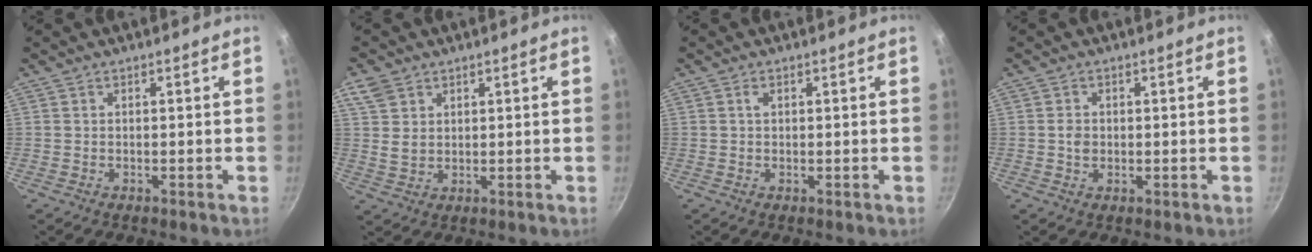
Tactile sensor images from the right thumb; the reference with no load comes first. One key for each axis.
{"total": 5.7, "fx": 2.9, "fy": 4.2, "fz": 2.6, "tx": -0.034, "ty": -0.012, "tz": 0.057}
{"total": 1.2, "fx": 0.4, "fy": 0.9, "fz": 0.8, "tx": -0.010, "ty": 0.000, "tz": 0.004}
{"total": 2.3, "fx": 0.0, "fy": 1.9, "fz": 1.4, "tx": -0.021, "ty": -0.001, "tz": -0.002}